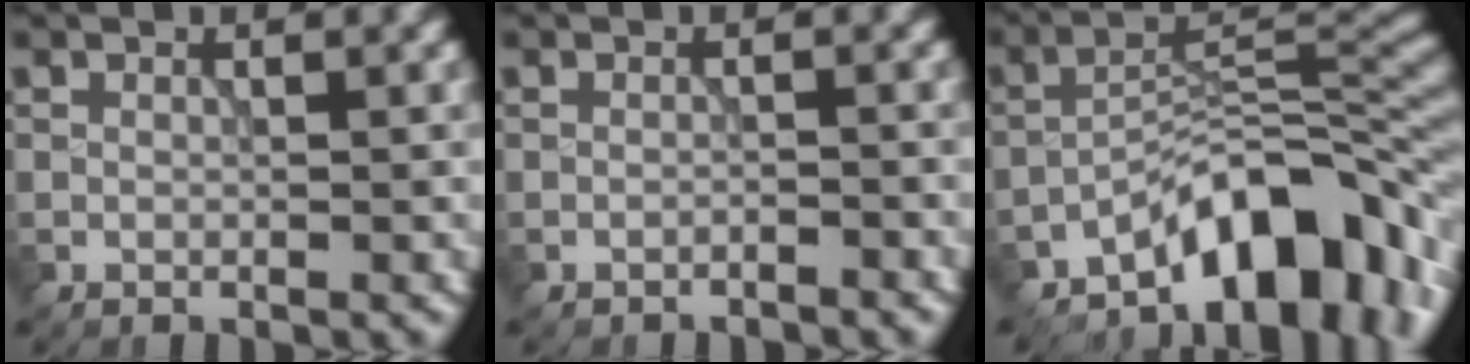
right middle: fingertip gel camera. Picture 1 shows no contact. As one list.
[{"total": 0.8, "force": [-0.8, 0.0, 0.1], "torque": [0.001, 0.004, -0.017]}, {"total": 10.3, "force": [-6.7, 4.1, 6.6], "torque": [-0.073, 0.010, -0.127]}]